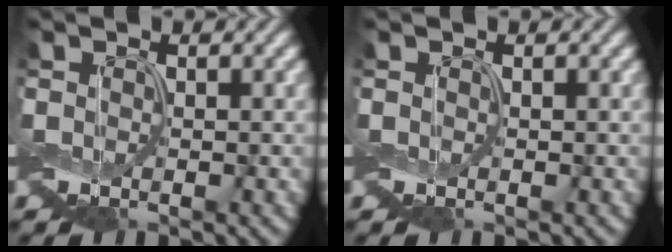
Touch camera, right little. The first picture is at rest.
{"total": 0.0}